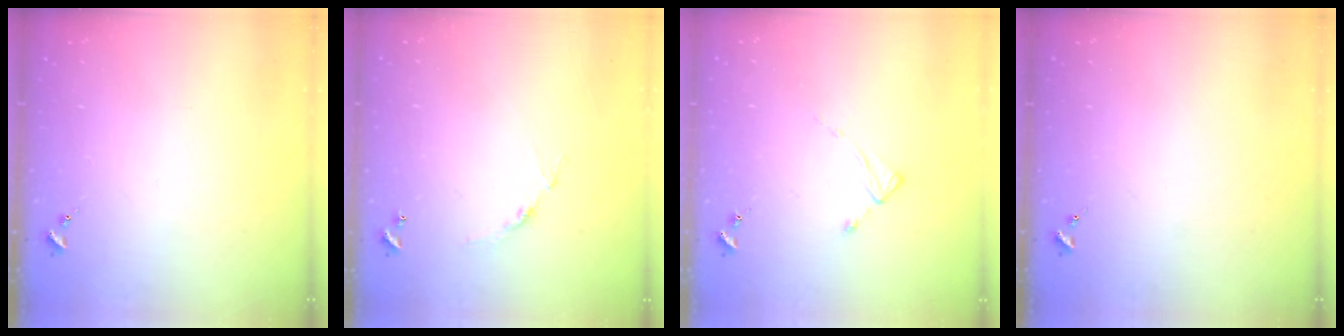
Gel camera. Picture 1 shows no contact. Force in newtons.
{"total": 5.1, "press": 5.1, "slide": 0.4}
{"total": 2.6, "press": 2.6, "slide": 0.2}
{"total": 0.0}